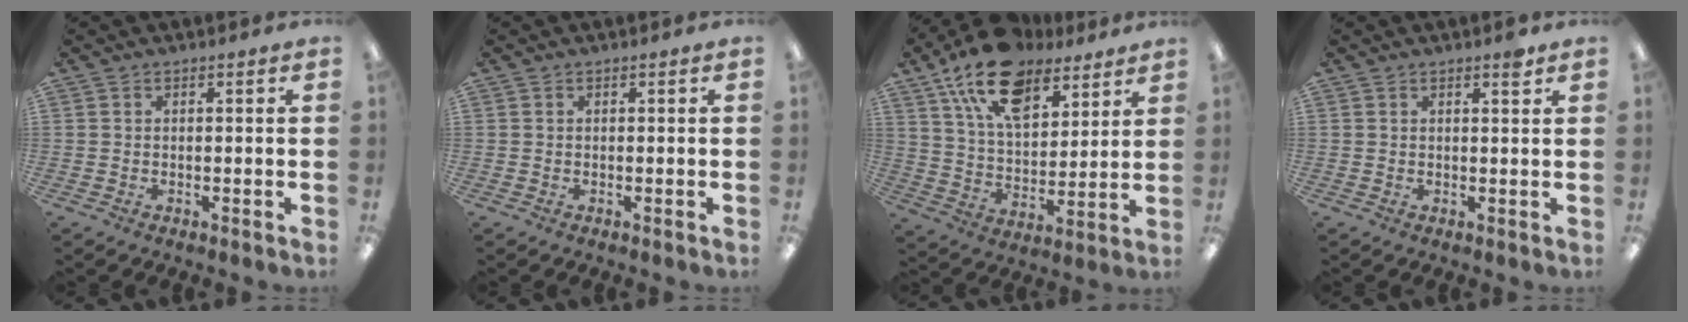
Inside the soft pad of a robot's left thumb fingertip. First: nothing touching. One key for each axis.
{"total": 0.0}
{"total": 18.1, "fx": 11.9, "fy": 9.5, "fz": 9.7, "tx": -0.171, "ty": -0.053, "tz": 0.215}
{"total": 2.2, "fx": 1.6, "fy": 0.4, "fz": 1.5, "tx": -0.016, "ty": -0.006, "tz": 0.024}